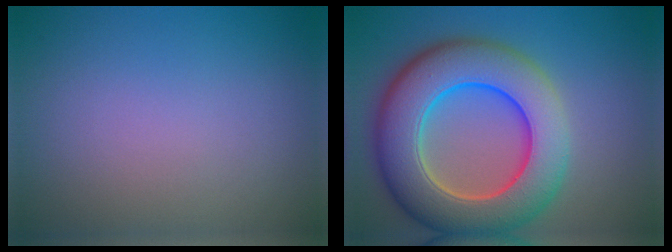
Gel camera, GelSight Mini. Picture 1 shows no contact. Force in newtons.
{"total": 11.1, "press": 11.1, "slide": 0.3}